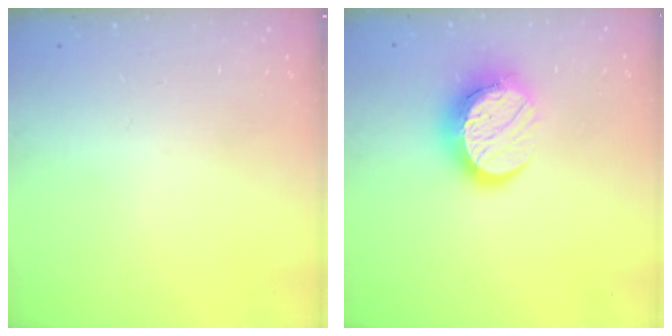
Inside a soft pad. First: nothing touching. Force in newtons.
{"total": 12.4, "press": 12.4, "slide": 1.0}